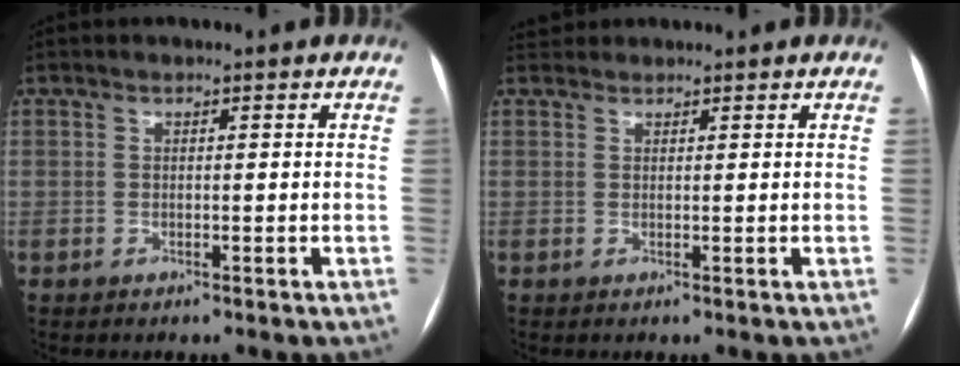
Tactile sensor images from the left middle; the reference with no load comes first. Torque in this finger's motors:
{"motor_torque": [-0.01, 0.01, -0.02, -0.01]}